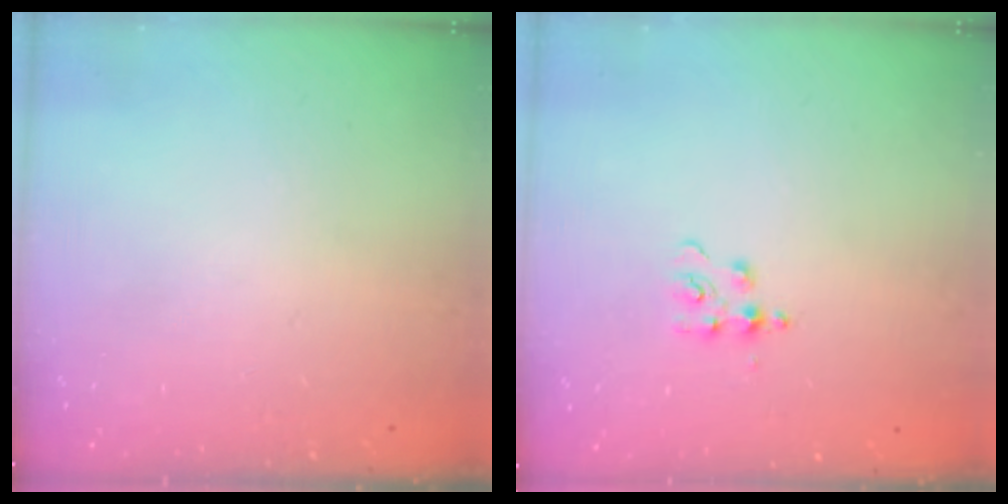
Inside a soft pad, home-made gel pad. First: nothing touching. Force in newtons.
{"total": 4.2, "press": 4.2, "slide": 0.4}